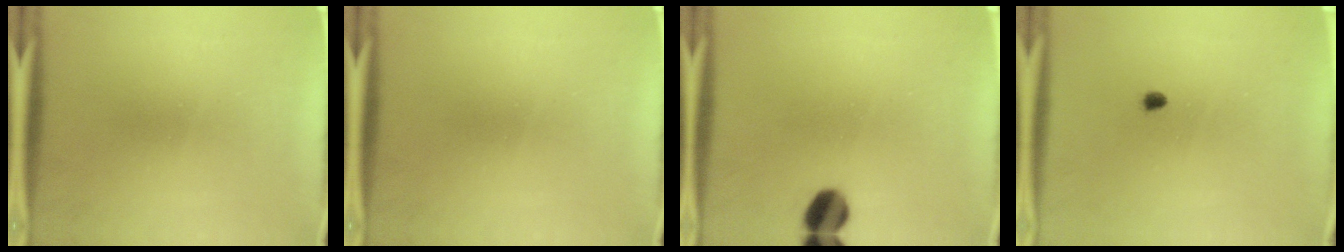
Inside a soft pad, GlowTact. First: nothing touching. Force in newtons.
{"total": 0.0}
{"total": 6.3}
{"total": 1.3}